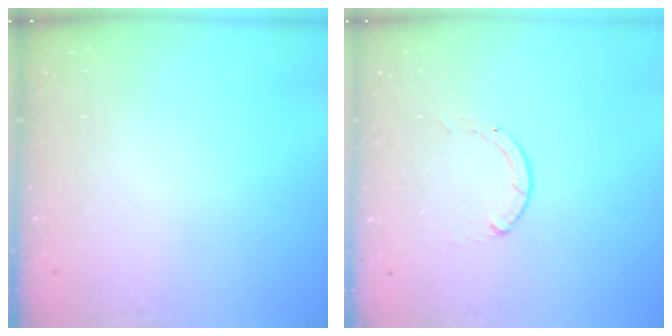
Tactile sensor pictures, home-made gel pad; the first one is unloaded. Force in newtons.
{"total": 0.0}